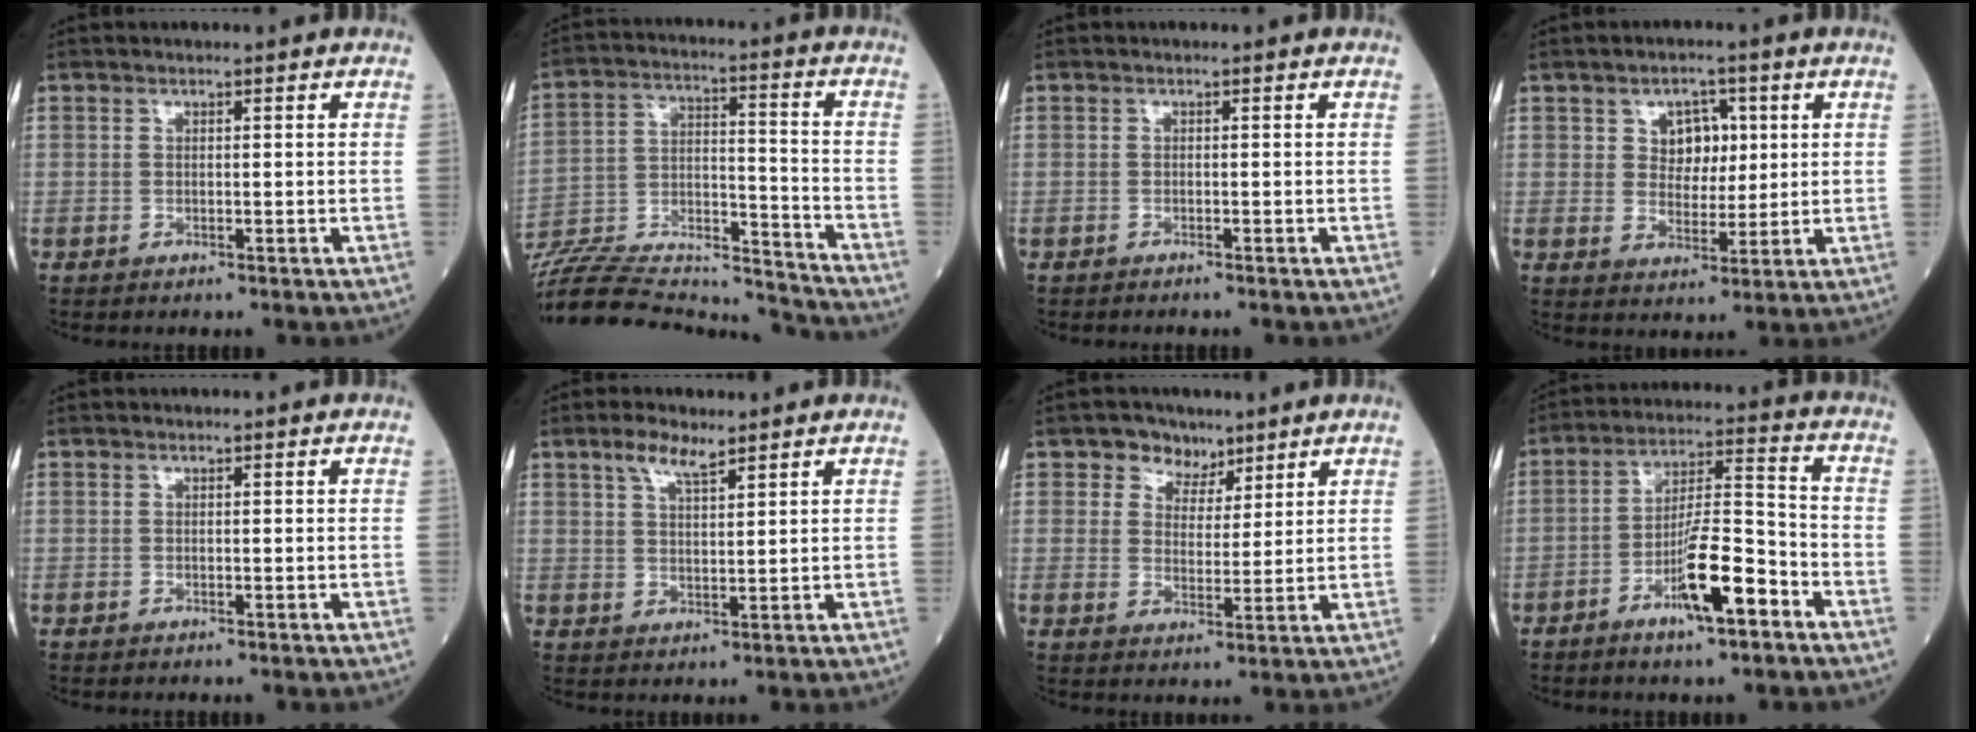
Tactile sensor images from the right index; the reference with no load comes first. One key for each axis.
{"total": 24.3, "fx": -23.0, "fy": 2.5, "fz": 7.5, "tx": -0.172, "ty": 0.001, "tz": -0.370}
{"total": 0.9, "fx": -0.8, "fy": -0.1, "fz": 0.4, "tx": -0.008, "ty": 0.000, "tz": -0.009}
{"total": 5.3, "fx": 1.8, "fy": 3.7, "fz": 3.3, "tx": -0.047, "ty": 0.009, "tz": 0.034}
{"total": 0.0}
{"total": 4.4, "fx": 3.2, "fy": 1.0, "fz": 2.8, "tx": -0.061, "ty": 0.007, "tz": 0.063}
{"total": 5.0, "fx": 3.4, "fy": 3.5, "fz": 0.9, "tx": -0.012, "ty": 0.004, "tz": 0.058}
{"total": 10.5, "fx": -5.4, "fy": 1.5, "fz": 8.9, "tx": -0.161, "ty": 0.003, "tz": -0.093}